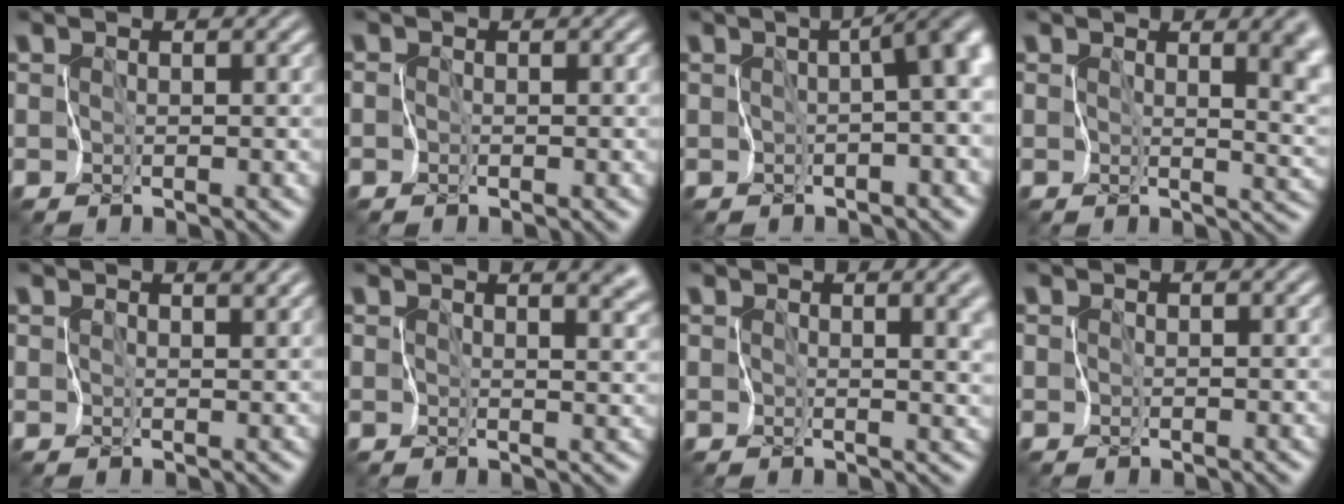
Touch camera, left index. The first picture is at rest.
{"total": 0.6, "force": [-0.3, 0.4, 0.3], "torque": [0.001, 0.002, -0.010]}
{"total": 5.1, "force": [-0.6, 1.7, 4.7], "torque": [-0.066, 0.008, -0.016]}
{"total": 6.2, "force": [1.6, 3.2, 5.1], "torque": [-0.050, -0.017, 0.034]}
{"total": 1.3, "force": [0.7, 0.5, 0.9], "torque": [-0.006, 0.006, 0.011]}
{"total": 4.1, "force": [2.1, 2.0, 2.9], "torque": [-0.028, -0.001, 0.027]}
{"total": 4.7, "force": [0.9, 2.4, 3.9], "torque": [-0.037, -0.011, 0.024]}
{"total": 0.0}